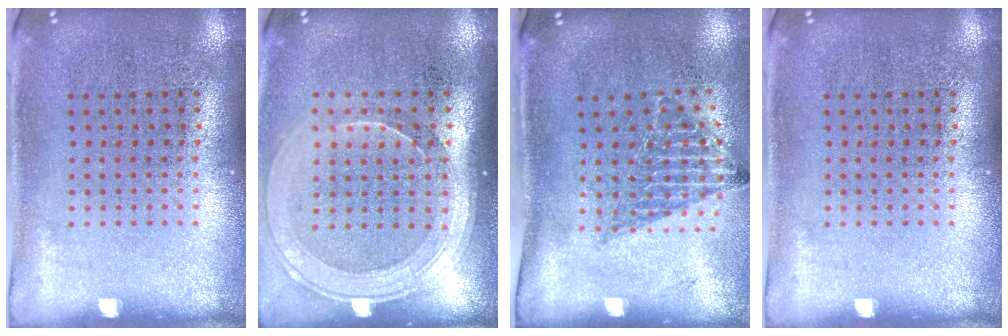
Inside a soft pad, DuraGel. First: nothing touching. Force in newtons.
{"total": 1.8, "press": 1.6, "slide": 0.8}
{"total": 1.3, "press": 1.1, "slide": 0.7}
{"total": 0.0}